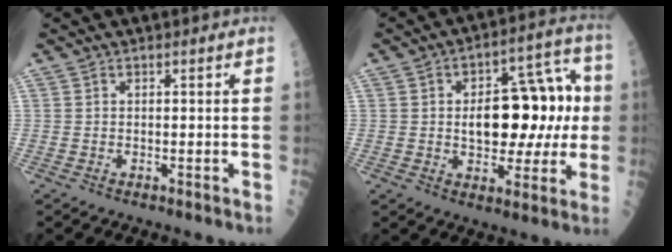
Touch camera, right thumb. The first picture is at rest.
{"total": 17.6, "force": [0.9, 10.0, 14.5], "torque": [-0.153, 0.037, 0.018]}